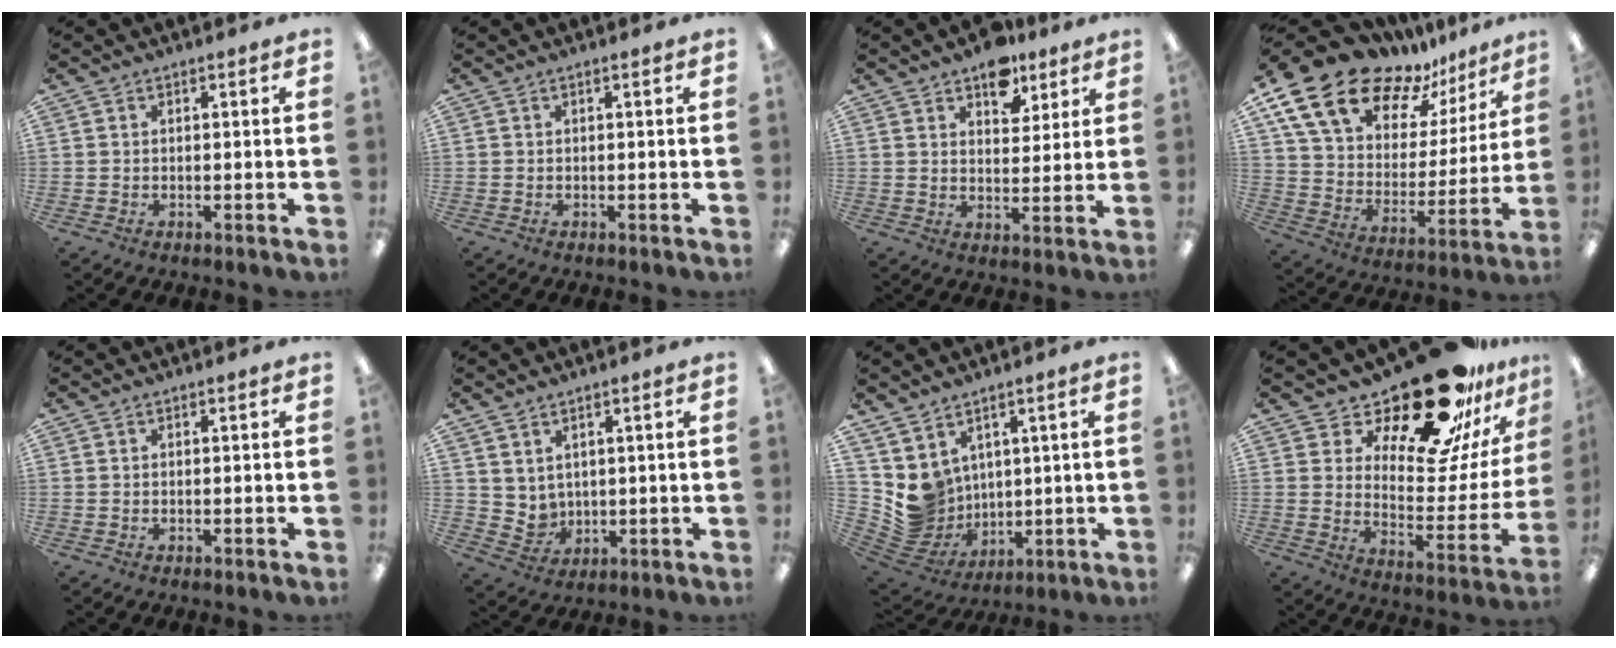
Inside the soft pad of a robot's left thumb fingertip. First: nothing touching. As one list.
[{"total": 0.0}, {"total": 9.2, "force": [6.5, 5.4, 3.7], "torque": [-0.029, -0.036, 0.112]}, {"total": 20.2, "force": [15.2, 10.2, 8.5], "torque": [-0.164, -0.108, 0.279]}, {"total": 0.0}, {"total": 4.4, "force": [3.2, 3.1, 0.2], "torque": [-0.019, -0.019, 0.064]}, {"total": 8.8, "force": [3.6, 7.9, 1.1], "torque": [-0.056, -0.042, 0.081]}, {"total": 24.9, "force": [20.1, 7.7, 12.5], "torque": [-0.170, -0.147, 0.333]}]